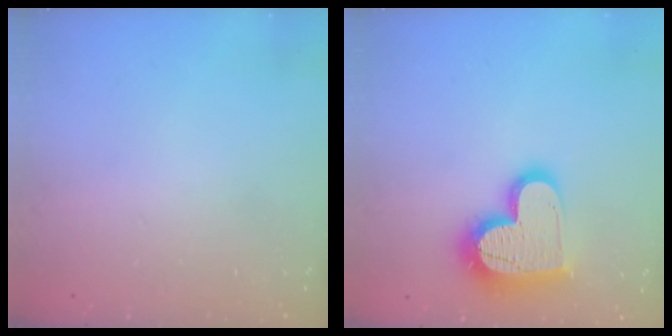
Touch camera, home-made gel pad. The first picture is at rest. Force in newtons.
{"total": 17.7, "press": 17.7, "slide": 1.3}